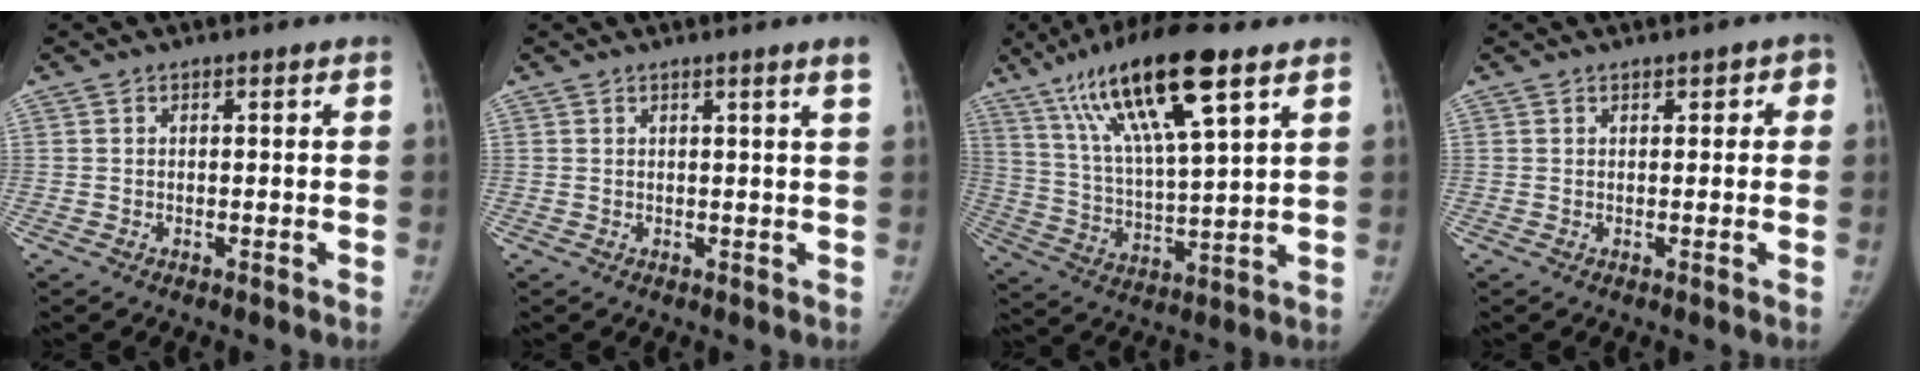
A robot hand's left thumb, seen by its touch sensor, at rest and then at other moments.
{"total": 2.3, "force": [1.4, -0.6, 1.7], "torque": [-0.023, -0.007, 0.020]}
{"total": 20.1, "force": [10.9, 4.6, 16.3], "torque": [-0.289, -0.027, 0.201]}
{"total": 2.2, "force": [0.7, 1.6, 1.3], "torque": [0.014, 0.003, 0.003]}